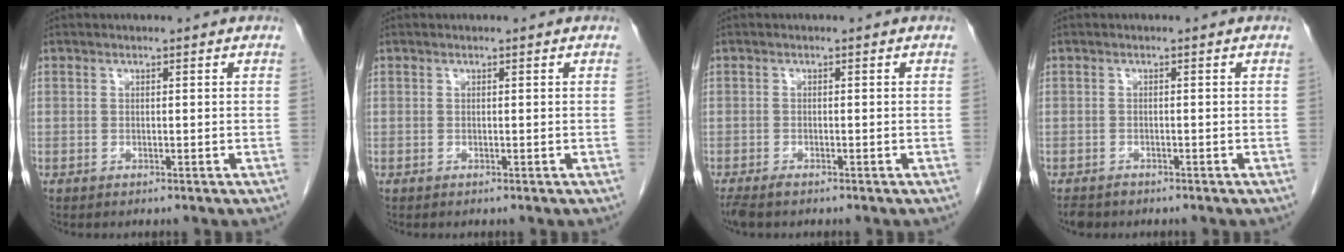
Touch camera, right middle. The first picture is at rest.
{"total": 0.0}
{"total": 2.2, "force": [-1.8, 0.5, 1.2], "torque": [-0.022, -0.007, -0.030]}
{"total": 2.1, "force": [-1.7, 1.0, 0.4], "torque": [-0.010, -0.003, -0.027]}